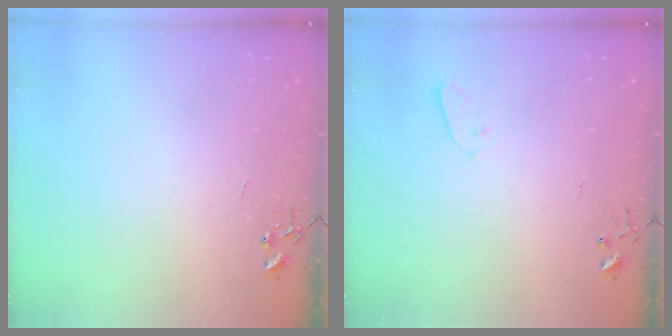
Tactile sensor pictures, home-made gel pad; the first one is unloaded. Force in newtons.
{"total": 3.2, "press": 3.2, "slide": 0.1}